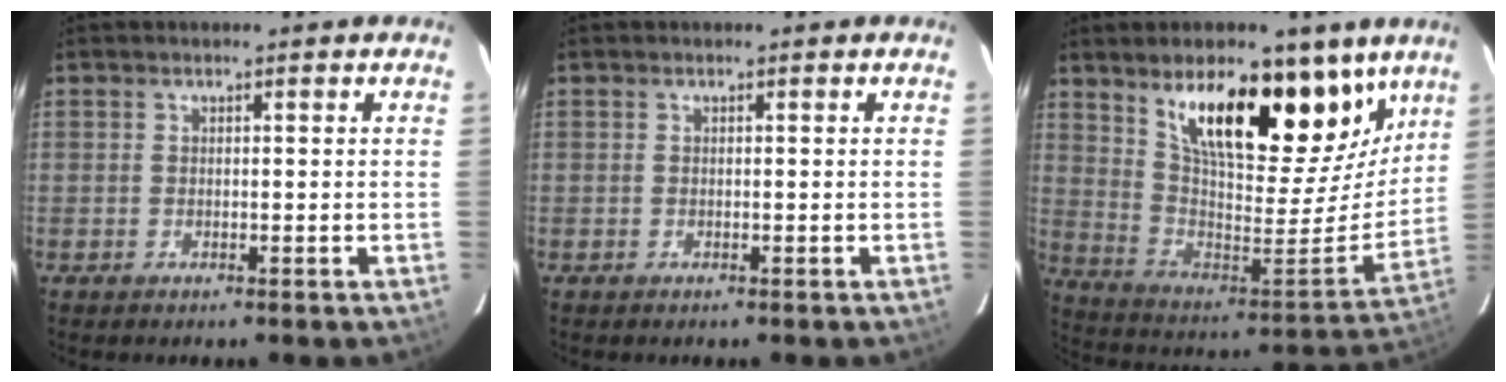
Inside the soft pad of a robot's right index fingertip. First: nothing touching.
{"total": 0.0}
{"total": 25.4, "force": [16.3, 10.2, 16.7], "torque": [-0.267, -0.012, 0.287]}